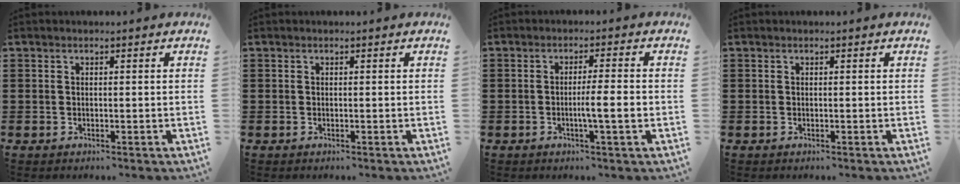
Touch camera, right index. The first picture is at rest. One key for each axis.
{"total": 0.0}
{"total": 4.4, "fx": -0.9, "fy": 0.0, "fz": 4.3, "tx": -0.073, "ty": -0.005, "tz": -0.018}
{"total": 0.0}